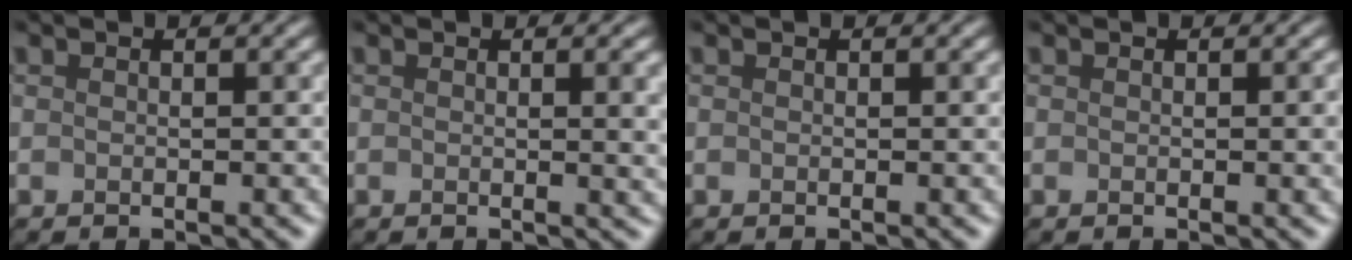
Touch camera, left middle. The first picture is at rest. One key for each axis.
{"total": 2.5, "fx": 0.5, "fy": 1.1, "fz": 2.2, "tx": -0.015, "ty": 0.001, "tz": -0.002}
{"total": 0.0}
{"total": 0.9, "fx": 0.0, "fy": 0.4, "fz": 0.8, "tx": -0.006, "ty": -0.001, "tz": -0.003}